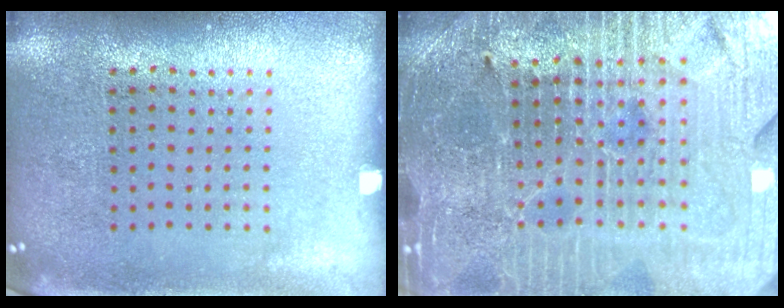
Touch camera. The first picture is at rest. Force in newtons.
{"total": 5.0, "press": 4.7, "slide": 1.7}